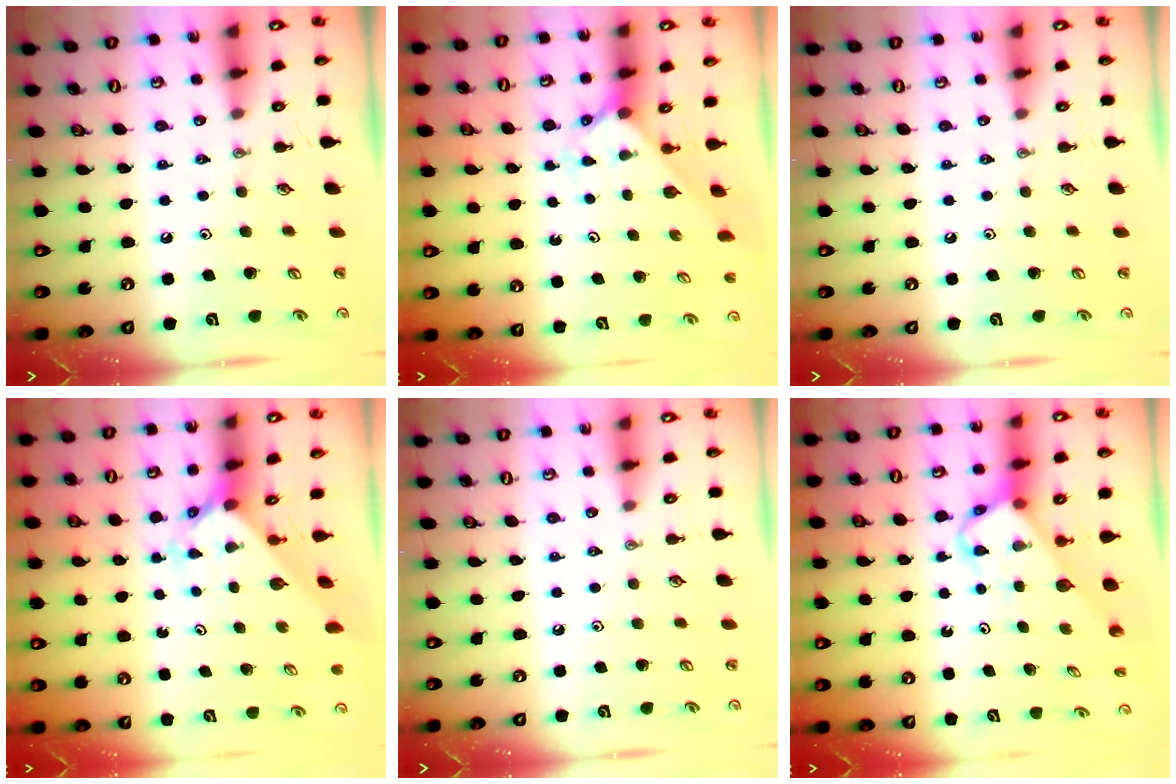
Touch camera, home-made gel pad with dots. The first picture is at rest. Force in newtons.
{"total": 2.1, "press": 2.1, "slide": 0.2}
{"total": 0.0}
{"total": 2.4, "press": 2.4, "slide": 0.2}
{"total": 0.0}
{"total": 3.9, "press": 3.8, "slide": 0.3}